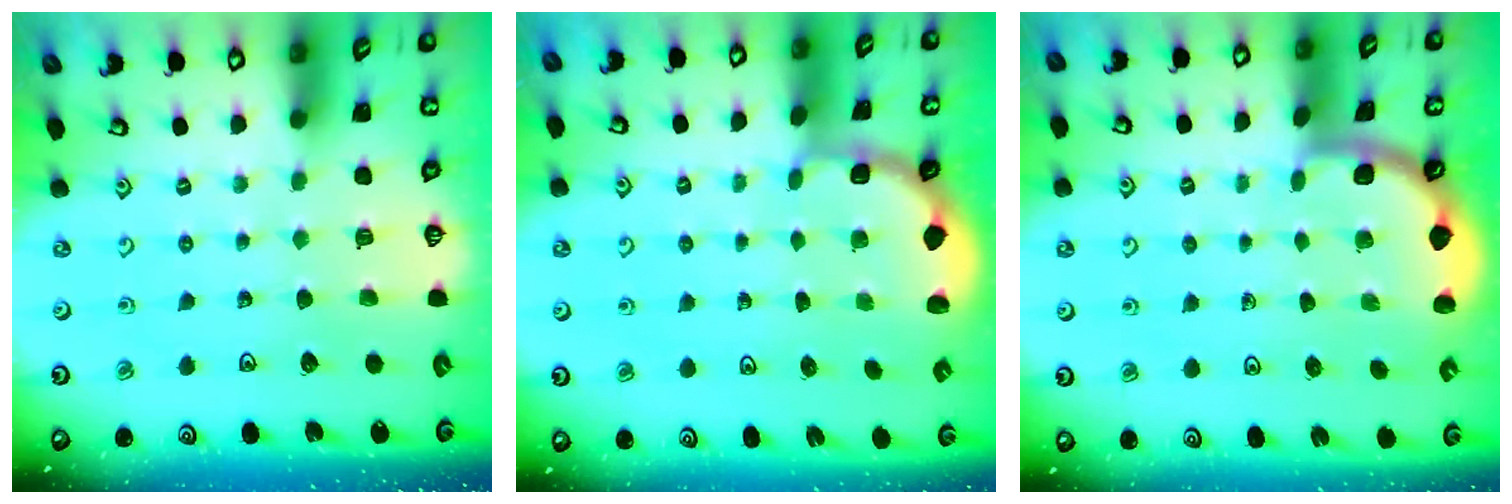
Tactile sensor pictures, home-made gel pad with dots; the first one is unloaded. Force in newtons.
{"total": 1.8, "press": 1.6, "slide": 0.7}
{"total": 1.7, "press": 1.7, "slide": 0.1}